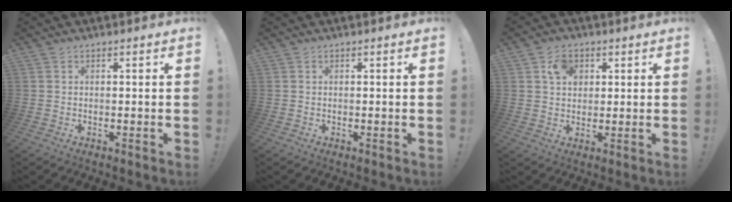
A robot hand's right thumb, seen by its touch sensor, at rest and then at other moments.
{"total": 0.0}
{"total": 6.5, "force": [2.7, 5.0, 3.2], "torque": [-0.057, 0.004, 0.052]}